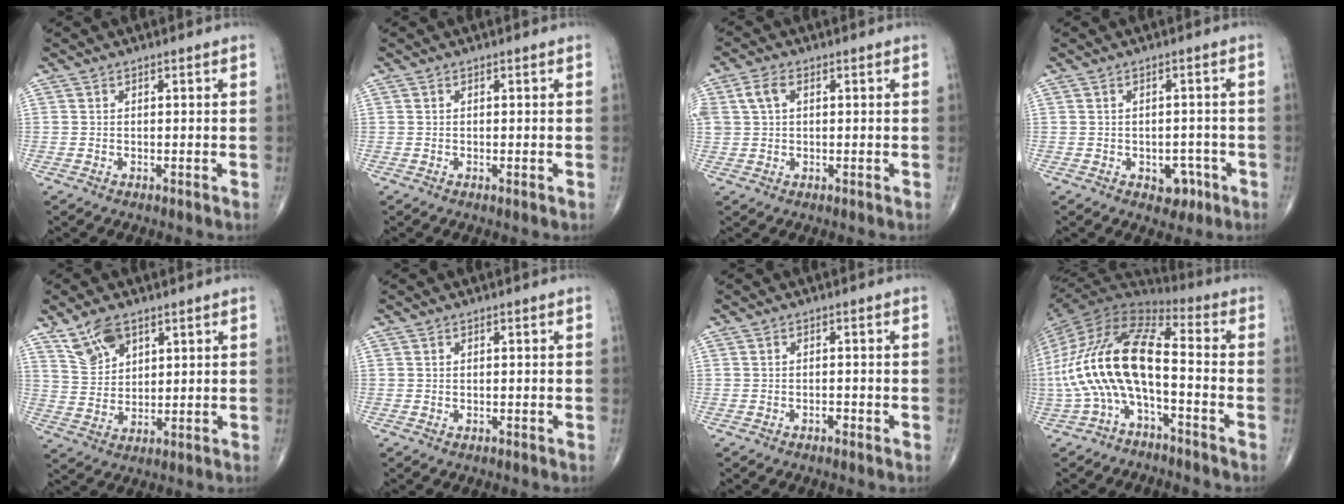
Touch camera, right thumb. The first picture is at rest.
{"total": 0.6, "force": [-0.1, 0.1, 0.6], "torque": [-0.013, -0.003, -0.002]}
{"total": 4.4, "force": [1.2, 2.9, 3.1], "torque": [-0.073, 0.014, 0.026]}
{"total": 4.2, "force": [-1.9, 3.0, 2.4], "torque": [-0.009, 0.012, -0.021]}
{"total": 7.2, "force": [4.6, 3.8, 3.9], "torque": [-0.060, -0.018, 0.097]}
{"total": 0.0}
{"total": 1.1, "force": [-0.7, 0.5, 0.7], "torque": [-0.012, 0.002, -0.012]}
{"total": 18.2, "force": [-4.3, 7.4, 16.0], "torque": [-0.328, 0.073, -0.087]}